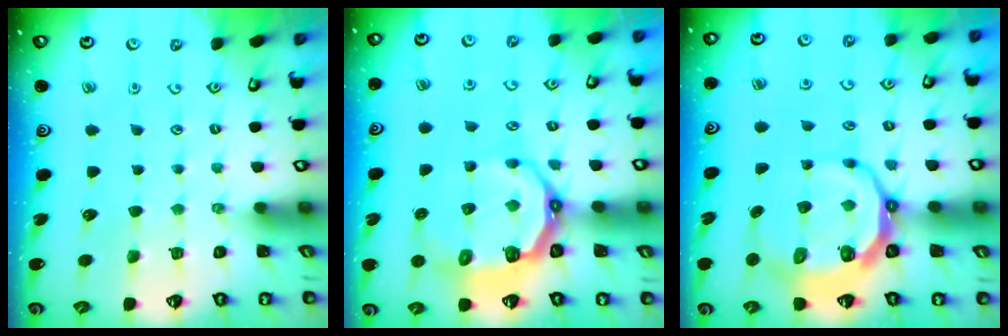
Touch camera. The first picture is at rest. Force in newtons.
{"total": 9.6, "press": 8.5, "slide": 4.4}
{"total": 10.0, "press": 9.1, "slide": 4.0}